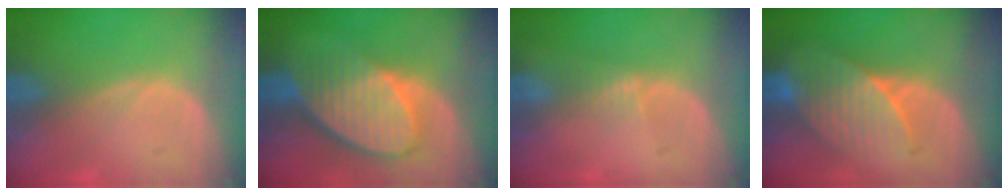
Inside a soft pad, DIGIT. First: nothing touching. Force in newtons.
{"total": 9.4, "press": 8.3, "slide": 4.6}
{"total": 1.3, "press": 1.1, "slide": 0.8}
{"total": 7.1, "press": 7.0, "slide": 1.4}